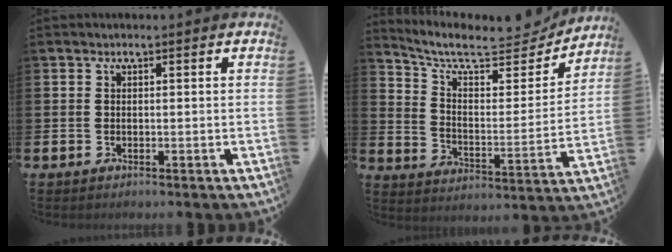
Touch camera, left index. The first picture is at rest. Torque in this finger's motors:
{"motor_torque": [0.83, -0.82, 0.27, 0.05]}